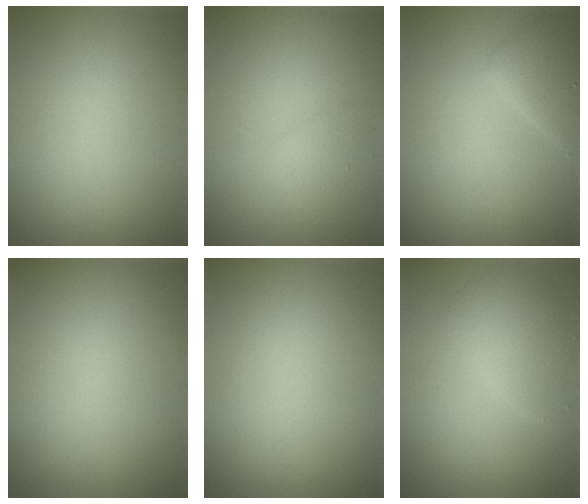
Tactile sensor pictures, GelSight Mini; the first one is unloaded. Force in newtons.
{"total": 1.3, "press": 1.3, "slide": 0.1}
{"total": 2.6, "press": 2.6, "slide": 0.2}
{"total": 0.0}
{"total": 0.0}
{"total": 3.0, "press": 3.0, "slide": 0.2}